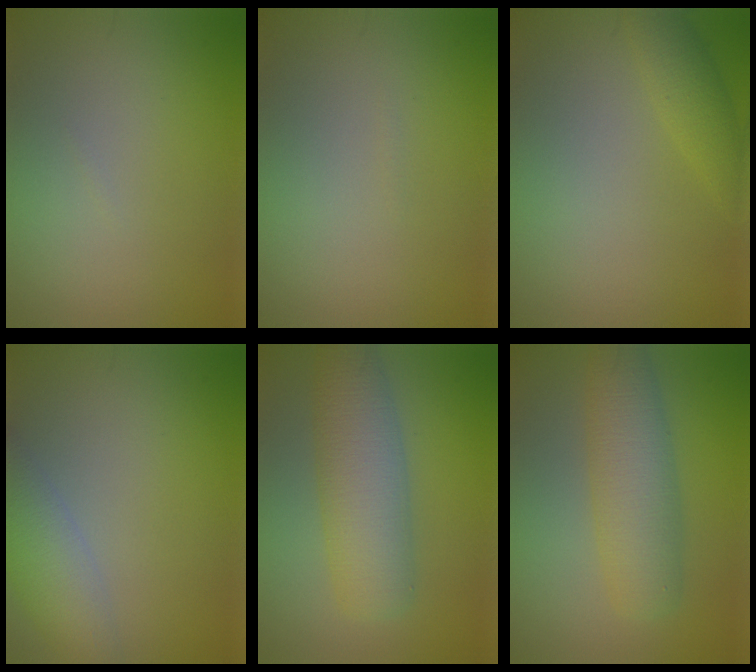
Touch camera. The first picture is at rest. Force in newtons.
{"total": 0.0}
{"total": 2.1, "press": 2.1, "slide": 0.2}
{"total": 4.1, "press": 4.1, "slide": 0.3}
{"total": 6.4, "press": 6.4, "slide": 0.2}
{"total": 5.4, "press": 5.4, "slide": 0.3}